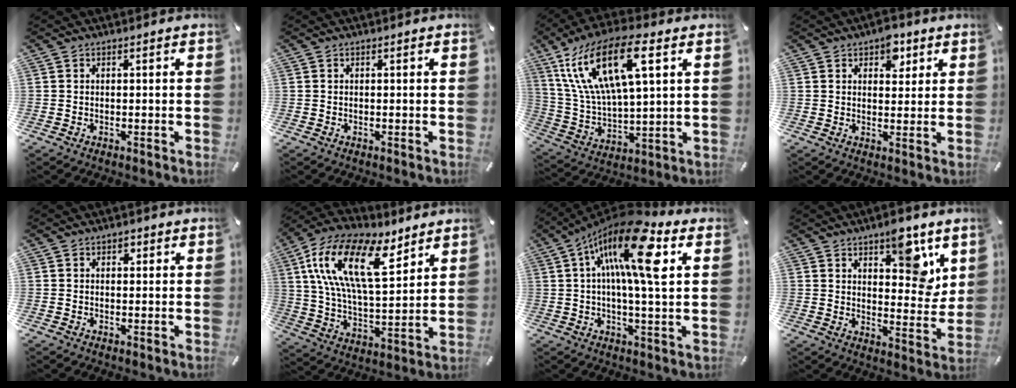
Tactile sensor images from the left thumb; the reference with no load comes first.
{"total": 0.0}
{"total": 20.4, "force": [9.3, 8.1, 16.3], "torque": [-0.362, -0.017, 0.152]}
{"total": 5.7, "force": [3.3, 3.5, 3.0], "torque": [-0.020, -0.011, 0.050]}
{"total": 1.3, "force": [0.7, 1.0, 0.5], "torque": [-0.003, 0.000, 0.010]}
{"total": 20.7, "force": [10.7, 9.6, 14.9], "torque": [-0.321, -0.037, 0.183]}
{"total": 18.5, "force": [5.9, 4.4, 17.0], "torque": [-0.298, -0.013, 0.081]}
{"total": 12.4, "force": [7.5, 6.1, 7.8], "torque": [-0.074, -0.053, 0.124]}